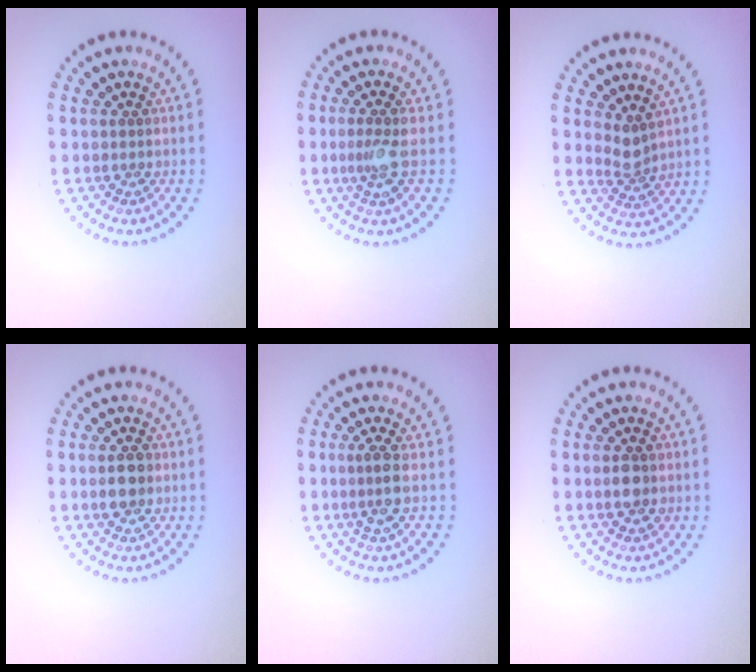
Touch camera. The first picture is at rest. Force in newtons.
{"total": 2.0, "press": 1.5, "slide": 1.4}
{"total": 2.0, "press": 1.4, "slide": 1.4}
{"total": 2.6, "press": 2.6, "slide": 0.2}
{"total": 2.1, "press": 1.7, "slide": 1.2}
{"total": 2.3, "press": 2.3, "slide": 0.3}